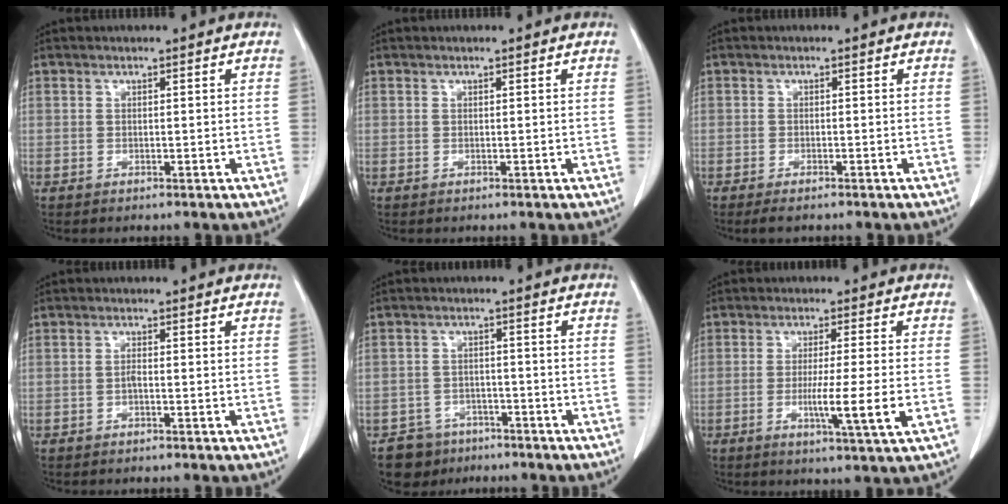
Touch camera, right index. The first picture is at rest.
{"total": 0.0}
{"total": 1.8, "force": [-1.5, 0.4, 1.1], "torque": [-0.017, -0.003, -0.022]}
{"total": 0.9, "force": [-0.3, 0.1, 0.8], "torque": [-0.015, 0.002, -0.007]}
{"total": 5.4, "force": [-3.8, 3.8, -0.2], "torque": [0.008, 0.011, -0.059]}
{"total": 7.6, "force": [-1.7, -0.8, 7.4], "torque": [-0.124, -0.021, -0.031]}